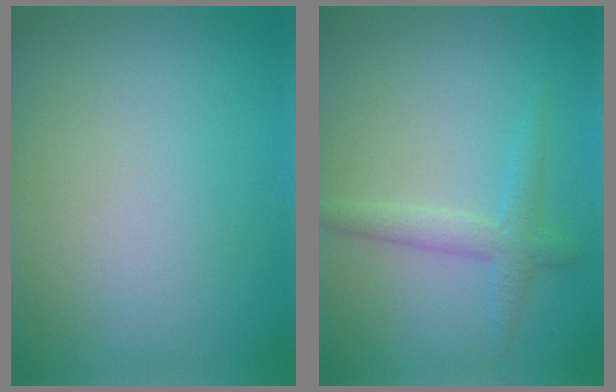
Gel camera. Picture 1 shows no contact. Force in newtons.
{"total": 2.3, "press": 2.3, "slide": 0.1}